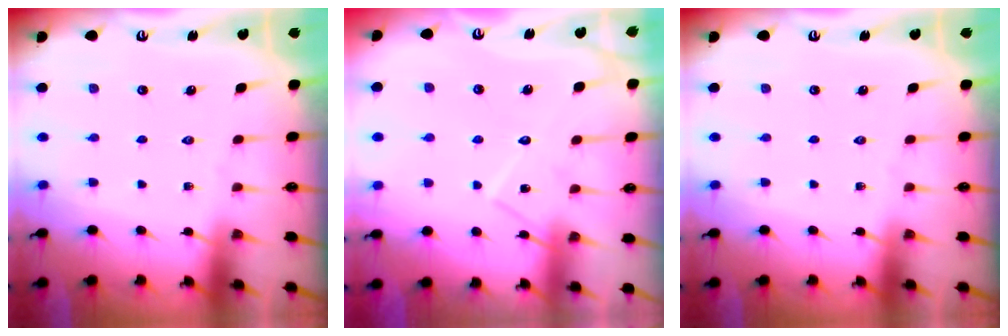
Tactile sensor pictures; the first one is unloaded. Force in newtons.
{"total": 10.4, "press": 10.4, "slide": 0.7}
{"total": 0.0}